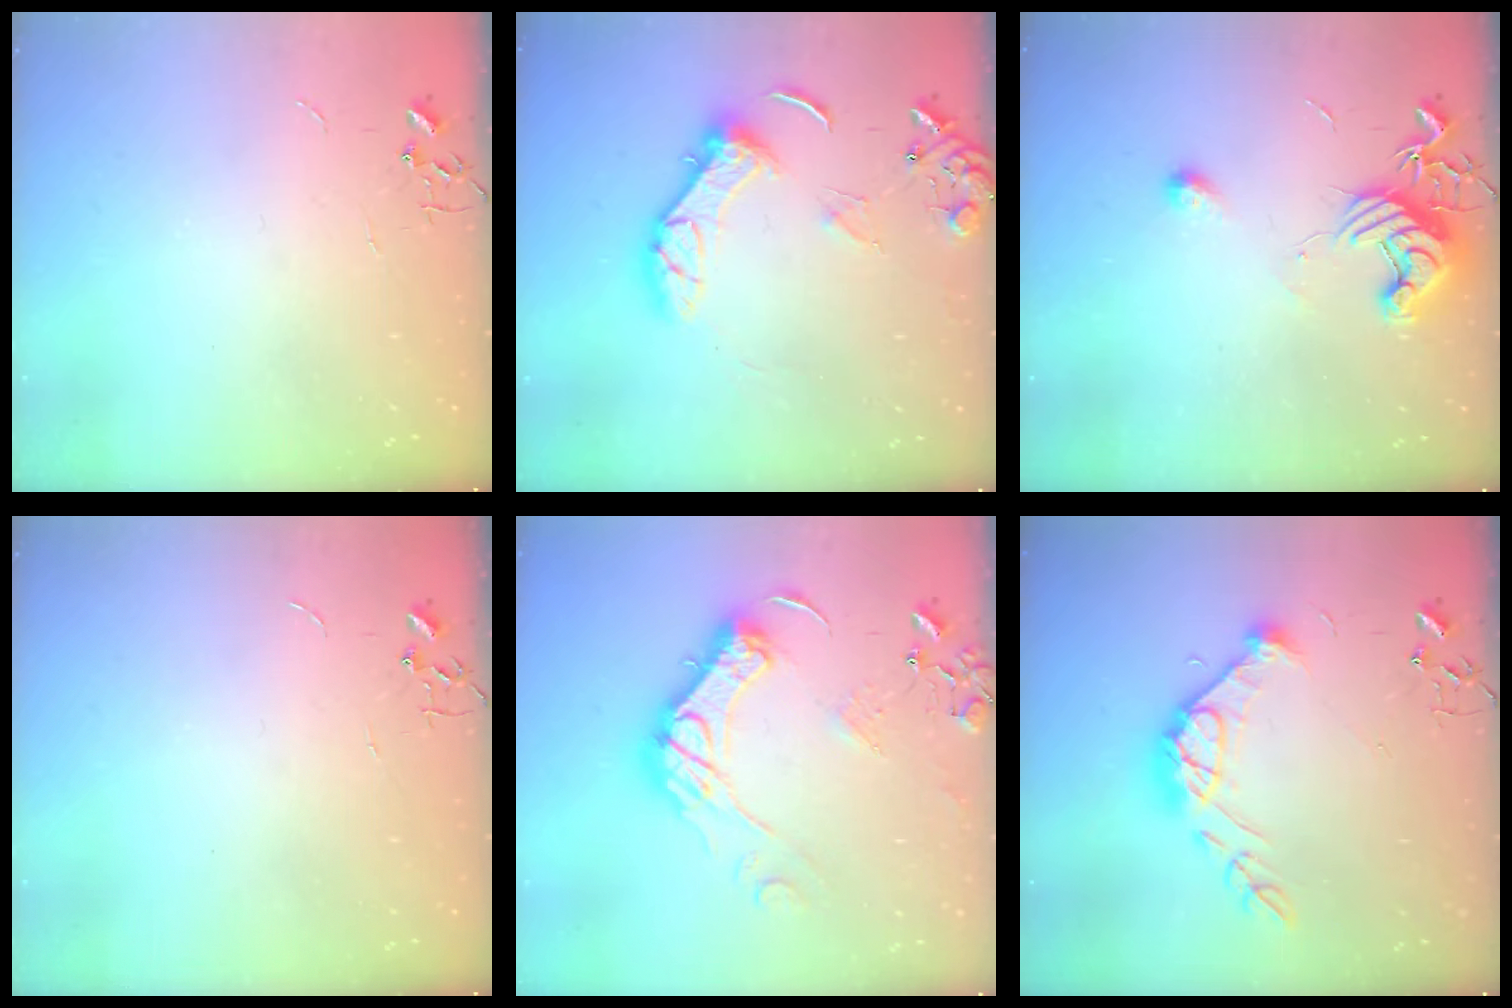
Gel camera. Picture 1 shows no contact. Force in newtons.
{"total": 13.0, "press": 12.9, "slide": 1.1}
{"total": 11.7, "press": 11.7, "slide": 0.4}
{"total": 0.0}
{"total": 17.8, "press": 17.8, "slide": 1.3}
{"total": 15.3, "press": 15.3, "slide": 0.9}